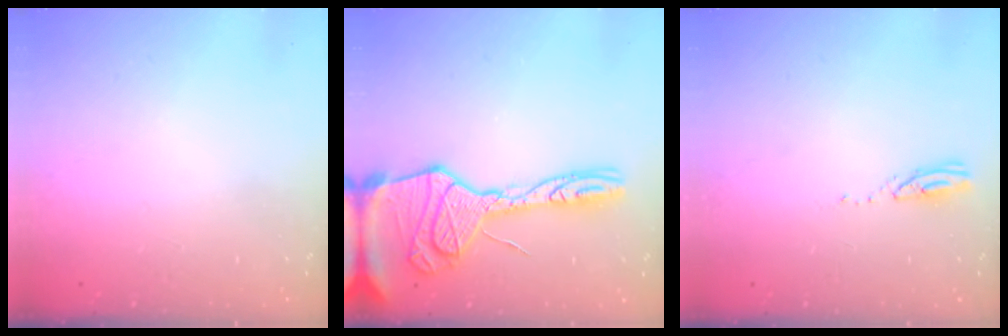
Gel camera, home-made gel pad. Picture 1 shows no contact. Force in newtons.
{"total": 22.2, "press": 22.1, "slide": 2.0}
{"total": 3.2, "press": 3.2, "slide": 0.2}